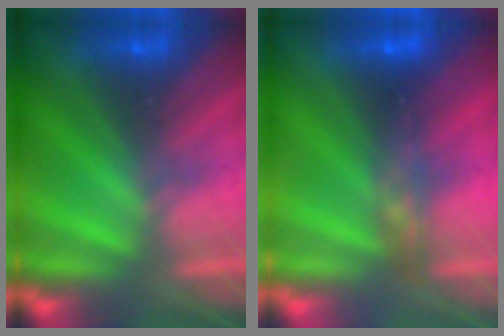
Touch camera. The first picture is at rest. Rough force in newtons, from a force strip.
{"total": 4.4}